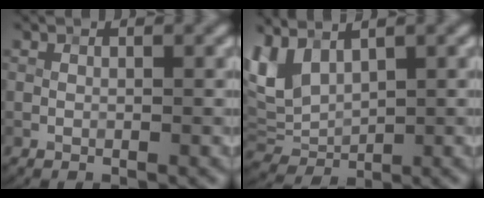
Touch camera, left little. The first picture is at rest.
{"total": 4.2, "force": [2.0, 2.5, 2.7], "torque": [-0.070, -0.004, 0.042]}